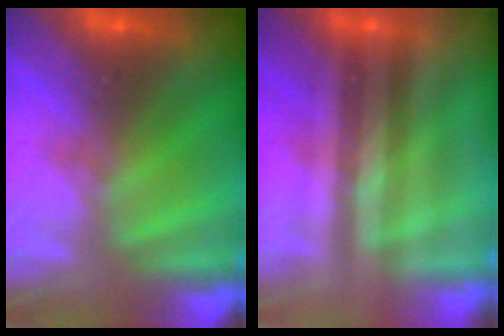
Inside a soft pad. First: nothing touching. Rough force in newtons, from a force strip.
{"total": 1.9}